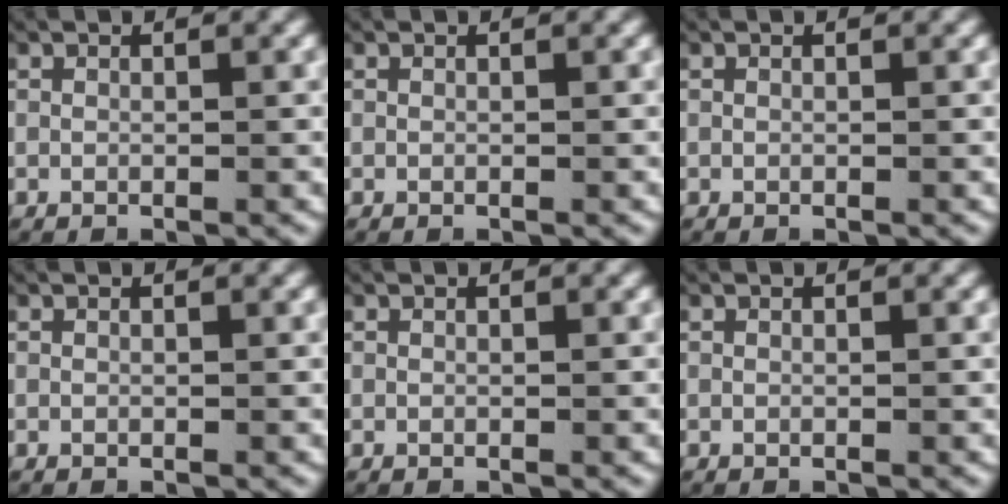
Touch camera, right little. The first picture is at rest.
{"total": 0.0}
{"total": 0.0}
{"total": 0.0}
{"total": 0.0}
{"total": 0.0}